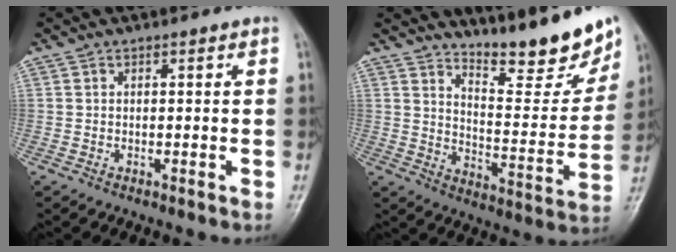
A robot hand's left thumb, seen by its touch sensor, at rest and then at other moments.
{"total": 15.4, "force": [13.0, 3.1, 7.5], "torque": [-0.080, -0.103, 0.194]}